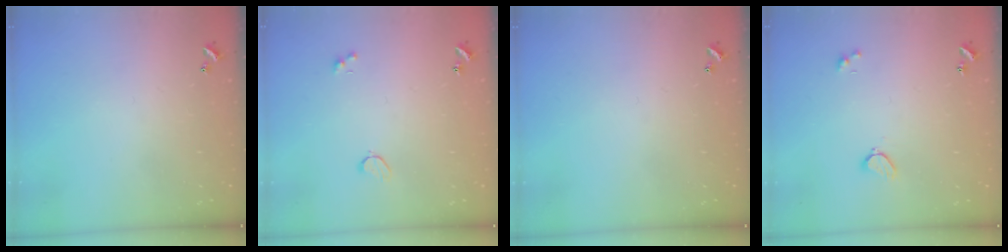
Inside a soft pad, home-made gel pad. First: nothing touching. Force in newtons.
{"total": 2.6, "press": 2.5, "slide": 0.6}
{"total": 0.0}
{"total": 1.7, "press": 1.6, "slide": 0.6}